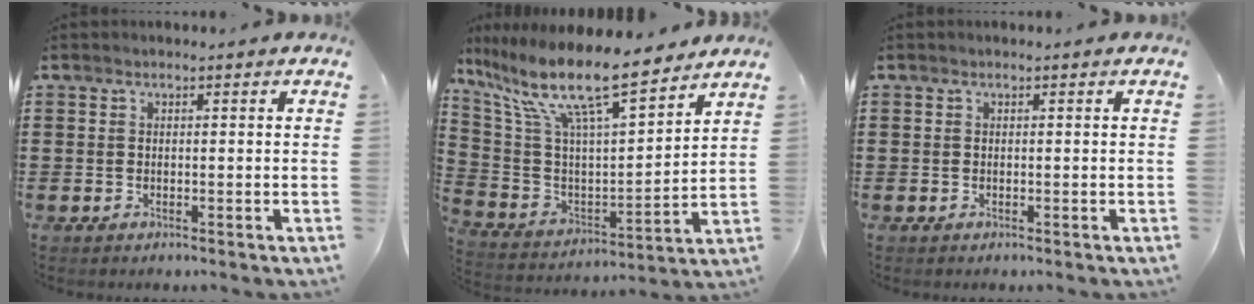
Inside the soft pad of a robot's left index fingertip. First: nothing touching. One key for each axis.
{"total": 13.2, "fx": 9.9, "fy": 2.3, "fz": 8.4, "tx": -0.205, "ty": -0.061, "tz": 0.167}
{"total": 0.0}